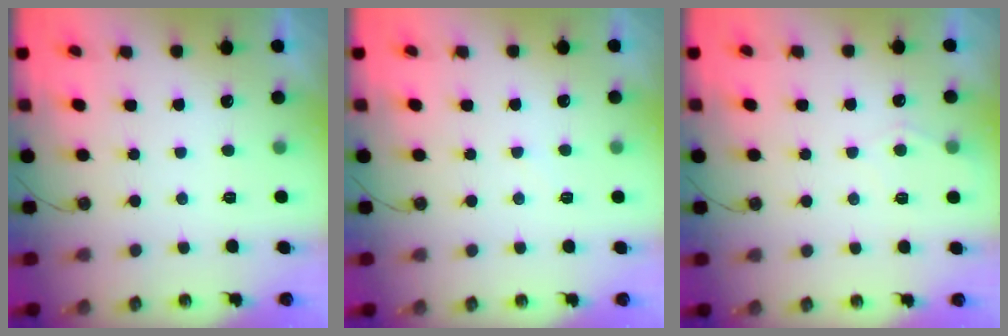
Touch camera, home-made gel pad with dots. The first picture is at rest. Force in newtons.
{"total": 4.7, "press": 4.6, "slide": 0.7}
{"total": 5.4, "press": 5.4, "slide": 0.6}